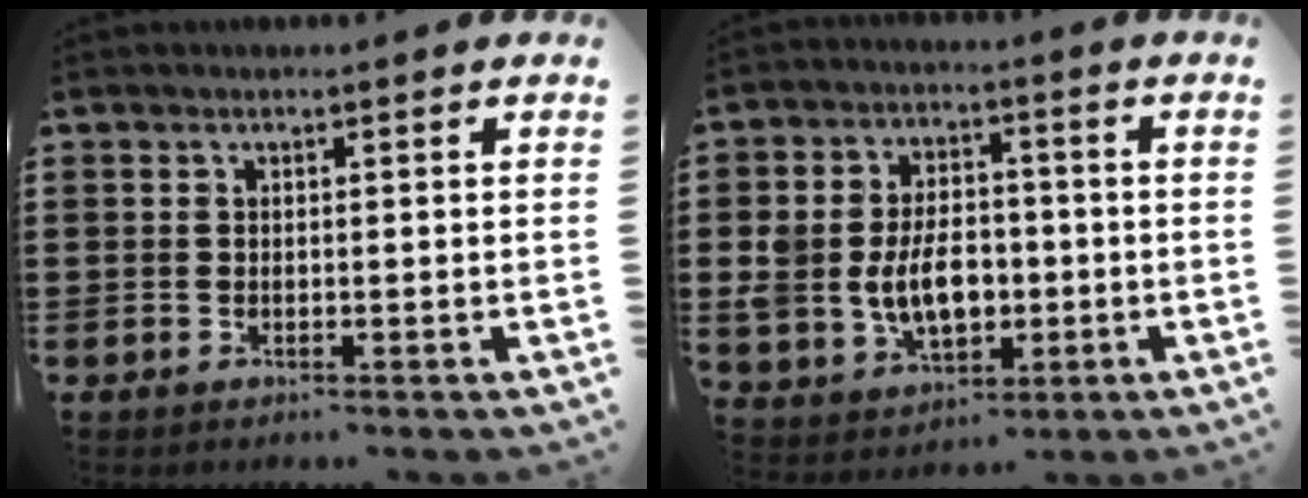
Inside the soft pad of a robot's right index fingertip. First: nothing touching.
{"total": 9.0, "force": [-1.1, 6.5, 6.1], "torque": [-0.120, 0.006, -0.021]}